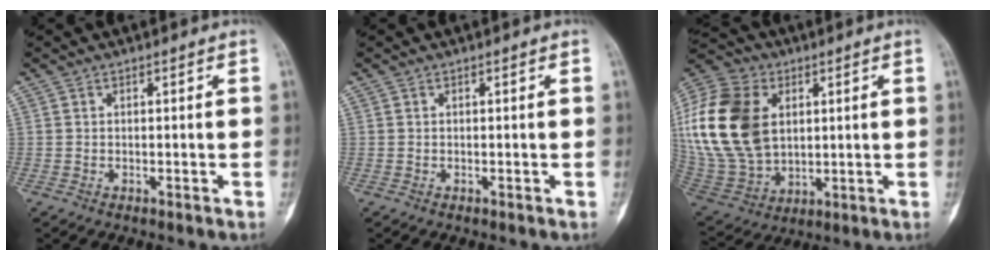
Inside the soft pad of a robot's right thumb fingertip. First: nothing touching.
{"total": 0.0}
{"total": 25.3, "force": [4.9, 17.5, 17.6], "torque": [-0.380, -0.004, 0.103]}